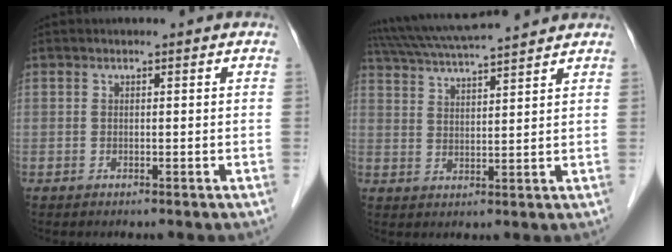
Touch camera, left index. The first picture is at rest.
{"total": 13.2, "force": [12.0, 0.2, 5.5], "torque": [-0.110, 0.033, 0.193]}